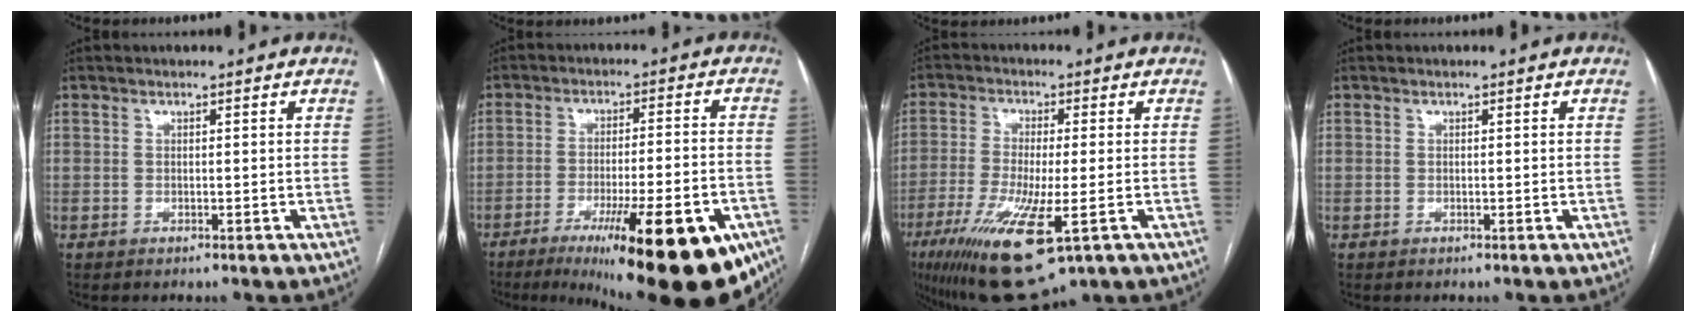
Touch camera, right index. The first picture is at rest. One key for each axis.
{"total": 23.0, "fx": -13.5, "fy": 4.0, "fz": 18.2, "tx": -0.191, "ty": -0.011, "tz": -0.196}
{"total": 14.9, "fx": -6.7, "fy": 3.0, "fz": 13.0, "tx": -0.252, "ty": -0.043, "tz": -0.107}
{"total": 0.0}